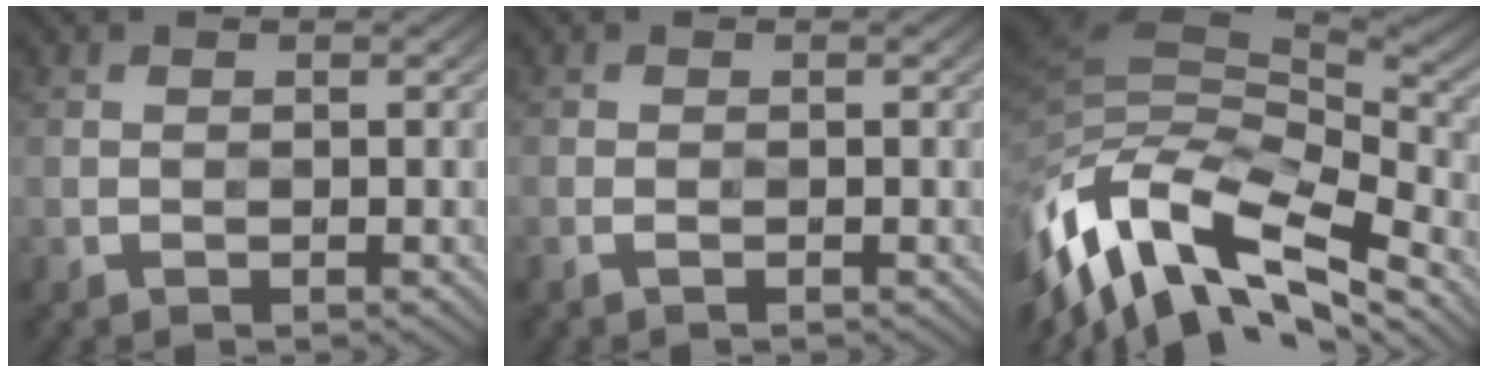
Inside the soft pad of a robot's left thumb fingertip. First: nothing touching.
{"total": 0.5, "force": [-0.4, 0.1, 0.4], "torque": [-0.011, 0.000, -0.007]}
{"total": 16.4, "force": [-9.0, 7.2, 11.7], "torque": [-0.288, -0.025, -0.152]}